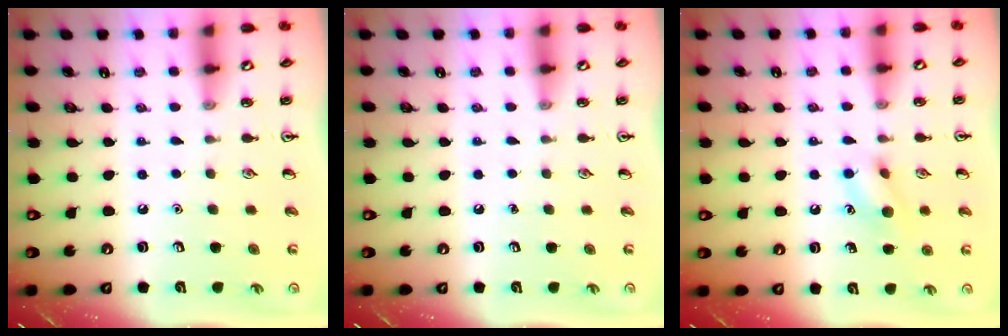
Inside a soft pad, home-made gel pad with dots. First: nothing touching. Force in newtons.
{"total": 0.0}
{"total": 9.0, "press": 9.0, "slide": 0.7}